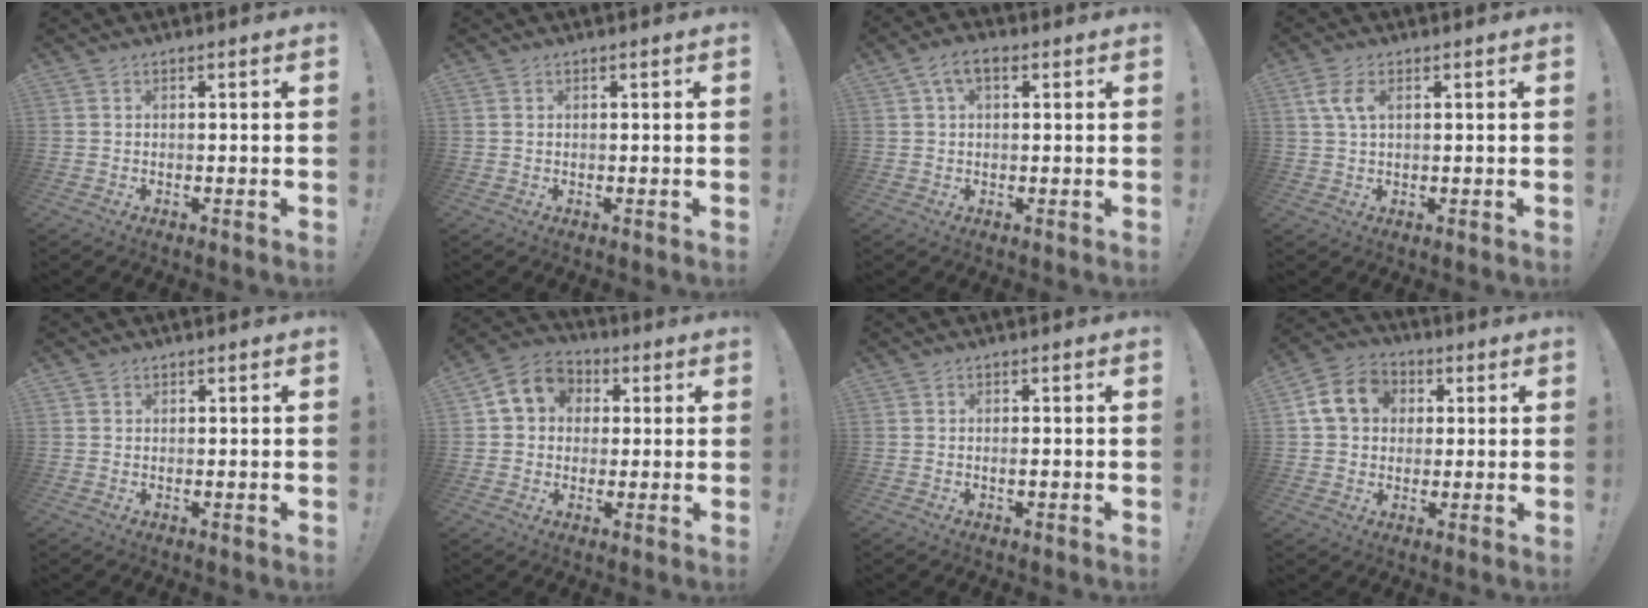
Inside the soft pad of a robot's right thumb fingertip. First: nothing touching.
{"total": 0.5, "force": [0.3, 0.4, 0.2], "torque": [-0.009, 0.003, 0.007]}
{"total": 5.4, "force": [2.0, 3.0, 4.0], "torque": [-0.071, 0.006, 0.038]}
{"total": 5.5, "force": [1.7, 2.6, 4.5], "torque": [-0.094, 0.004, 0.030]}
{"total": 0.9, "force": [0.7, 0.5, 0.1], "torque": [0.007, -0.004, 0.013]}
{"total": 10.1, "force": [2.5, 8.7, 4.5], "torque": [-0.059, 0.001, 0.053]}
{"total": 1.0, "force": [-0.4, 0.0, 0.9], "torque": [-0.012, -0.003, -0.008]}
{"total": 12.2, "force": [3.1, 10.2, 5.9], "torque": [-0.087, 0.009, 0.067]}